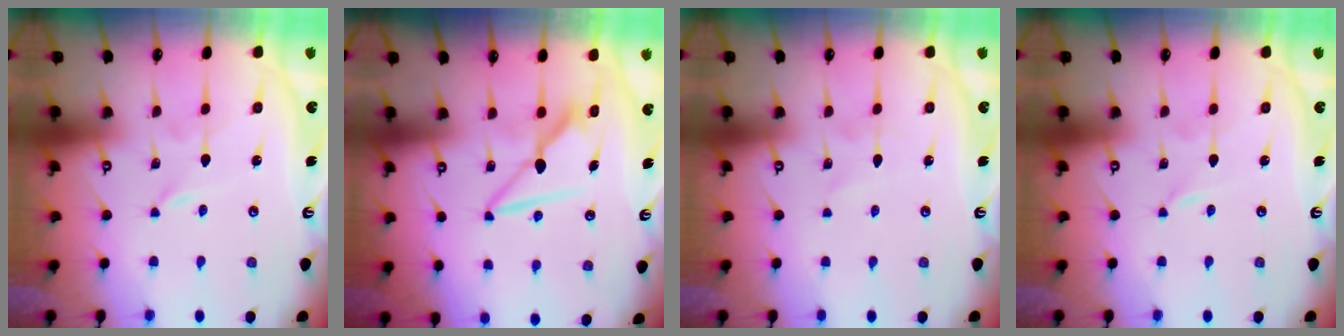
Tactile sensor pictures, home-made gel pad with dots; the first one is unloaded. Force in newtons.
{"total": 9.3, "press": 9.3, "slide": 0.5}
{"total": 2.0, "press": 2.0, "slide": 0.2}
{"total": 0.0}